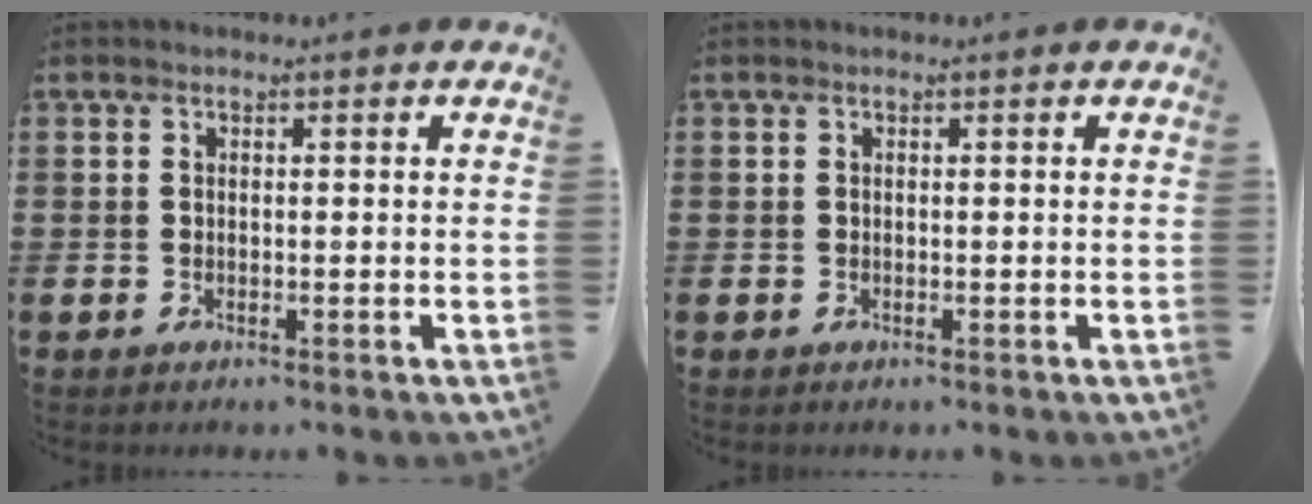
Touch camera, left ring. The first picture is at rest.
{"total": 0.0}